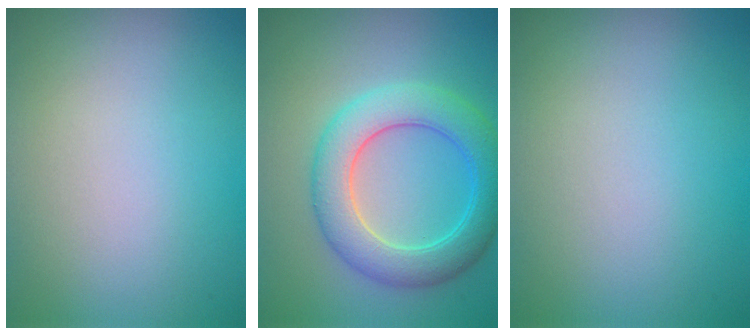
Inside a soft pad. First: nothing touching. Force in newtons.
{"total": 6.1, "press": 6.1, "slide": 0.2}
{"total": 0.0}